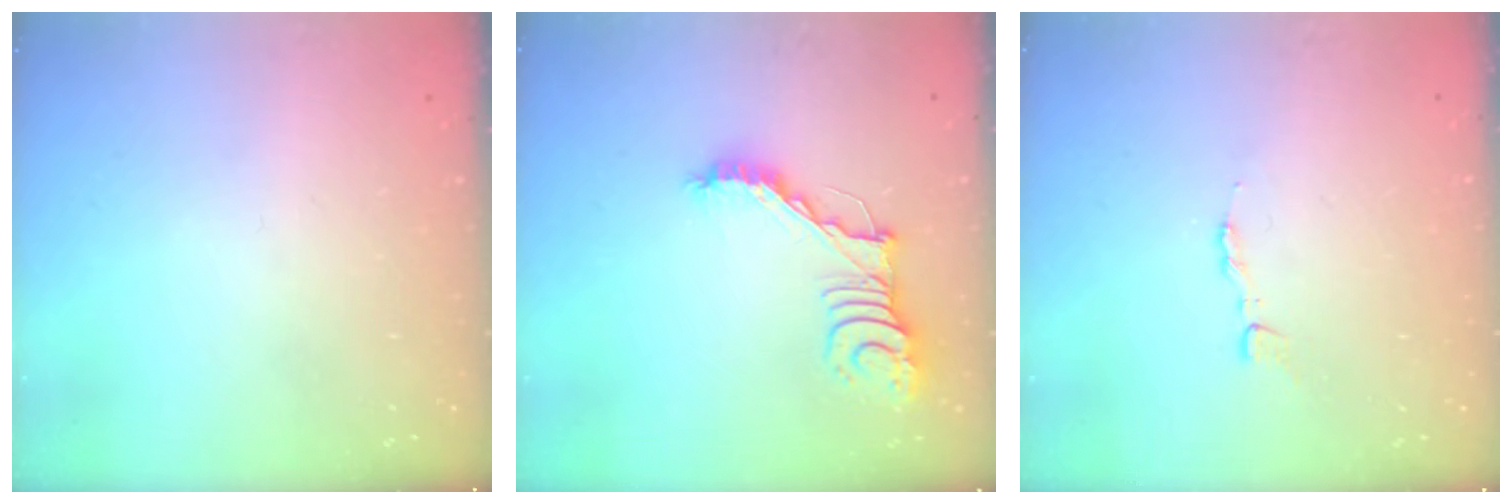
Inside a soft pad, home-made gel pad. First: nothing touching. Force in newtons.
{"total": 14.0, "press": 14.0, "slide": 0.4}
{"total": 2.8, "press": 2.8, "slide": 0.4}